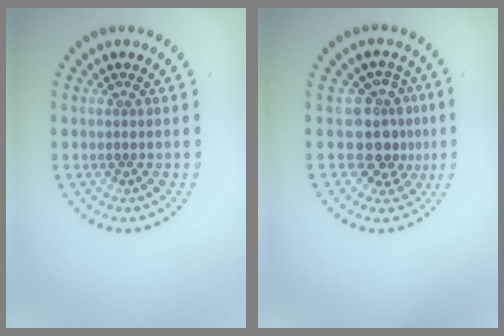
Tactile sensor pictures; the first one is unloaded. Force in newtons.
{"total": 3.8, "press": 2.9, "slide": 2.4}